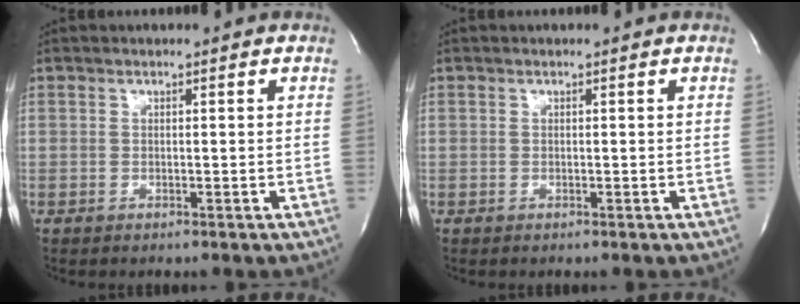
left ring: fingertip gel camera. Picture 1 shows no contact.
{"total": 0.0}